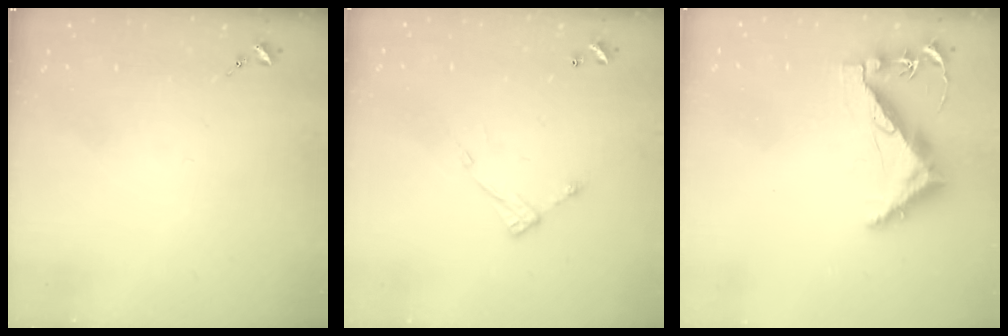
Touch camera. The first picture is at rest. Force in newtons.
{"total": 7.5, "press": 7.5, "slide": 0.2}
{"total": 9.7, "press": 9.6, "slide": 1.0}